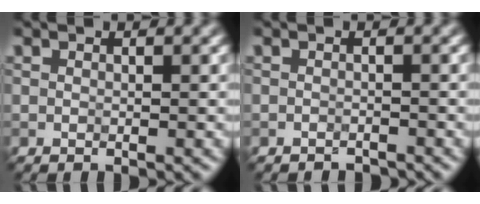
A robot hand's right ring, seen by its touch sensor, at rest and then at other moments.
{"total": 1.4, "force": [-1.3, 0.2, 0.1], "torque": [0.004, -0.003, -0.022]}